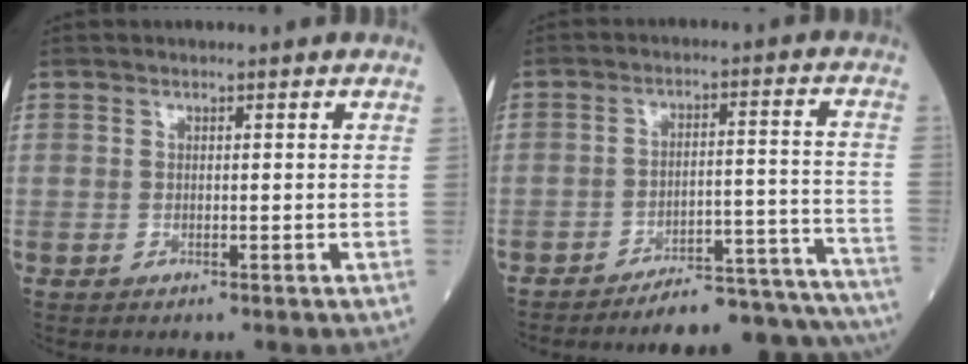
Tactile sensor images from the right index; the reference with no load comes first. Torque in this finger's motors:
{"motor_torque": [0.08, -0.73, 0.15, 0.08]}